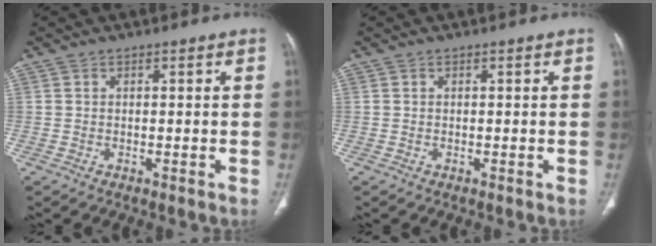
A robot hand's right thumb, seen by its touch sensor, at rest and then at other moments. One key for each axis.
{"total": 0.0}